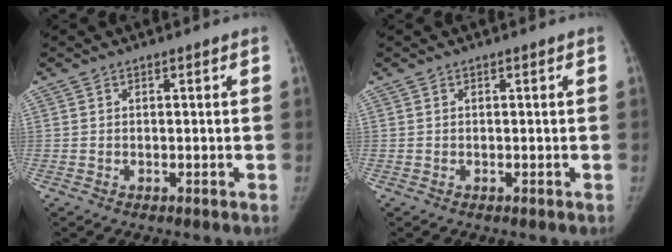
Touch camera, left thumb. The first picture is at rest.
{"total": 0.0}